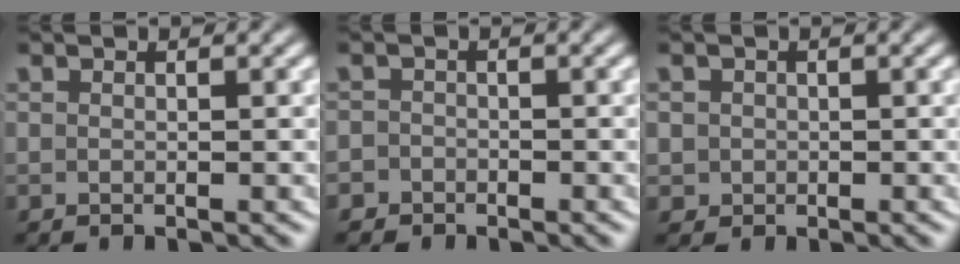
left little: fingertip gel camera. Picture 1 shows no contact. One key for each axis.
{"total": 2.7, "fx": -1.6, "fy": 2.1, "fz": -0.3, "tx": 0.002, "ty": -0.010, "tz": -0.030}
{"total": 3.3, "fx": -0.2, "fy": 3.2, "fz": 0.8, "tx": -0.033, "ty": -0.013, "tz": 0.000}